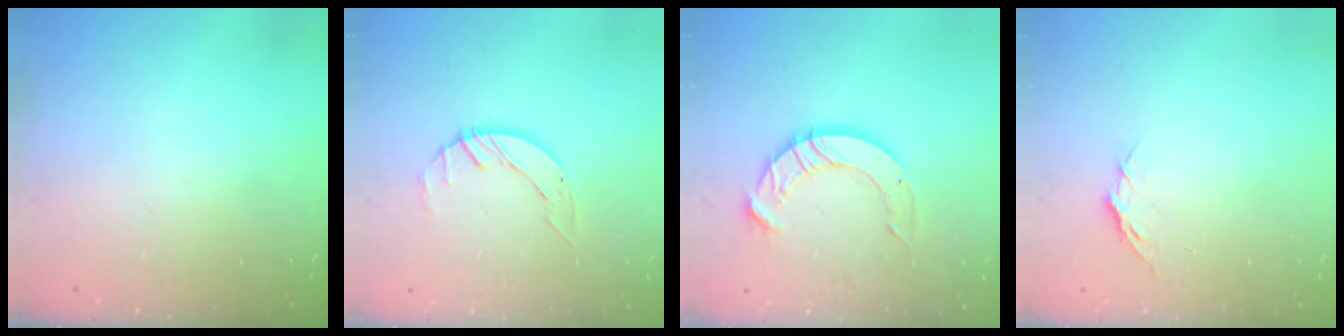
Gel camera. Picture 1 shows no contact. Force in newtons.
{"total": 2.7, "press": 2.7, "slide": 0.3}
{"total": 10.2, "press": 10.2, "slide": 1.2}
{"total": 5.2, "press": 5.1, "slide": 0.5}